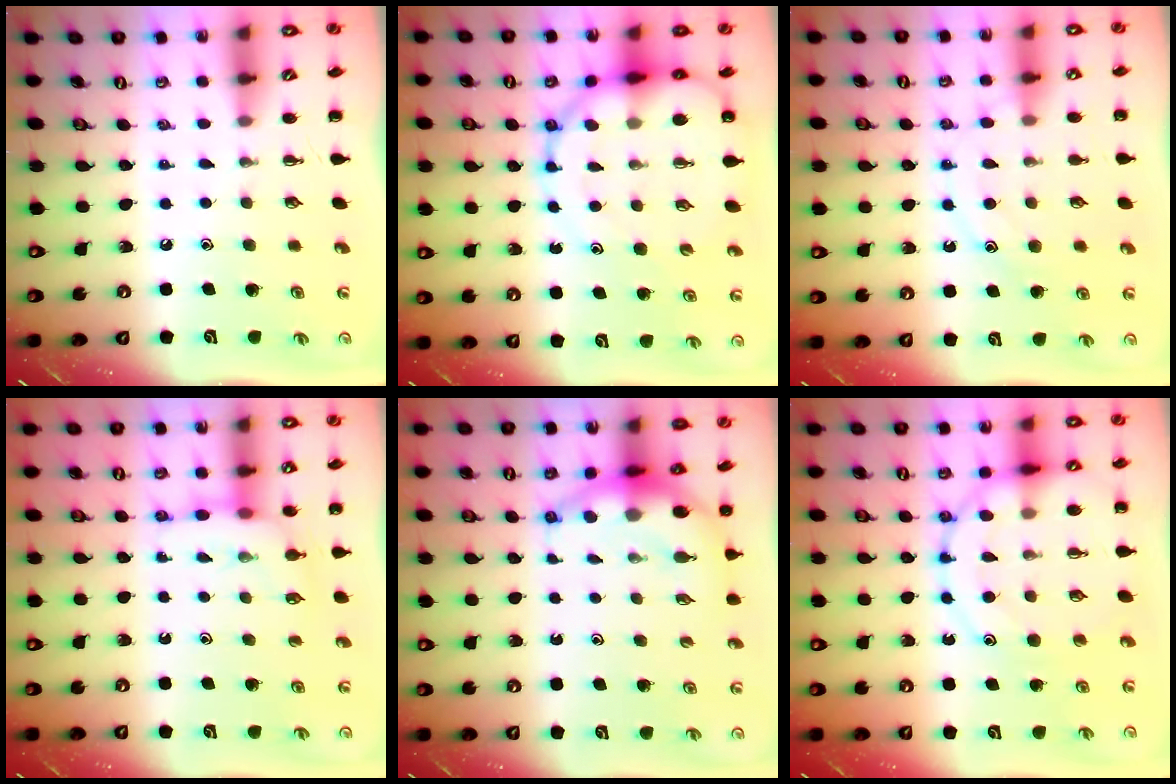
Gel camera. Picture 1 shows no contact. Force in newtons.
{"total": 15.3, "press": 14.9, "slide": 3.5}
{"total": 11.9, "press": 11.9, "slide": 0.4}
{"total": 8.1, "press": 8.0, "slide": 1.0}
{"total": 7.0, "press": 6.9, "slide": 1.5}
{"total": 15.9, "press": 15.8, "slide": 1.8}